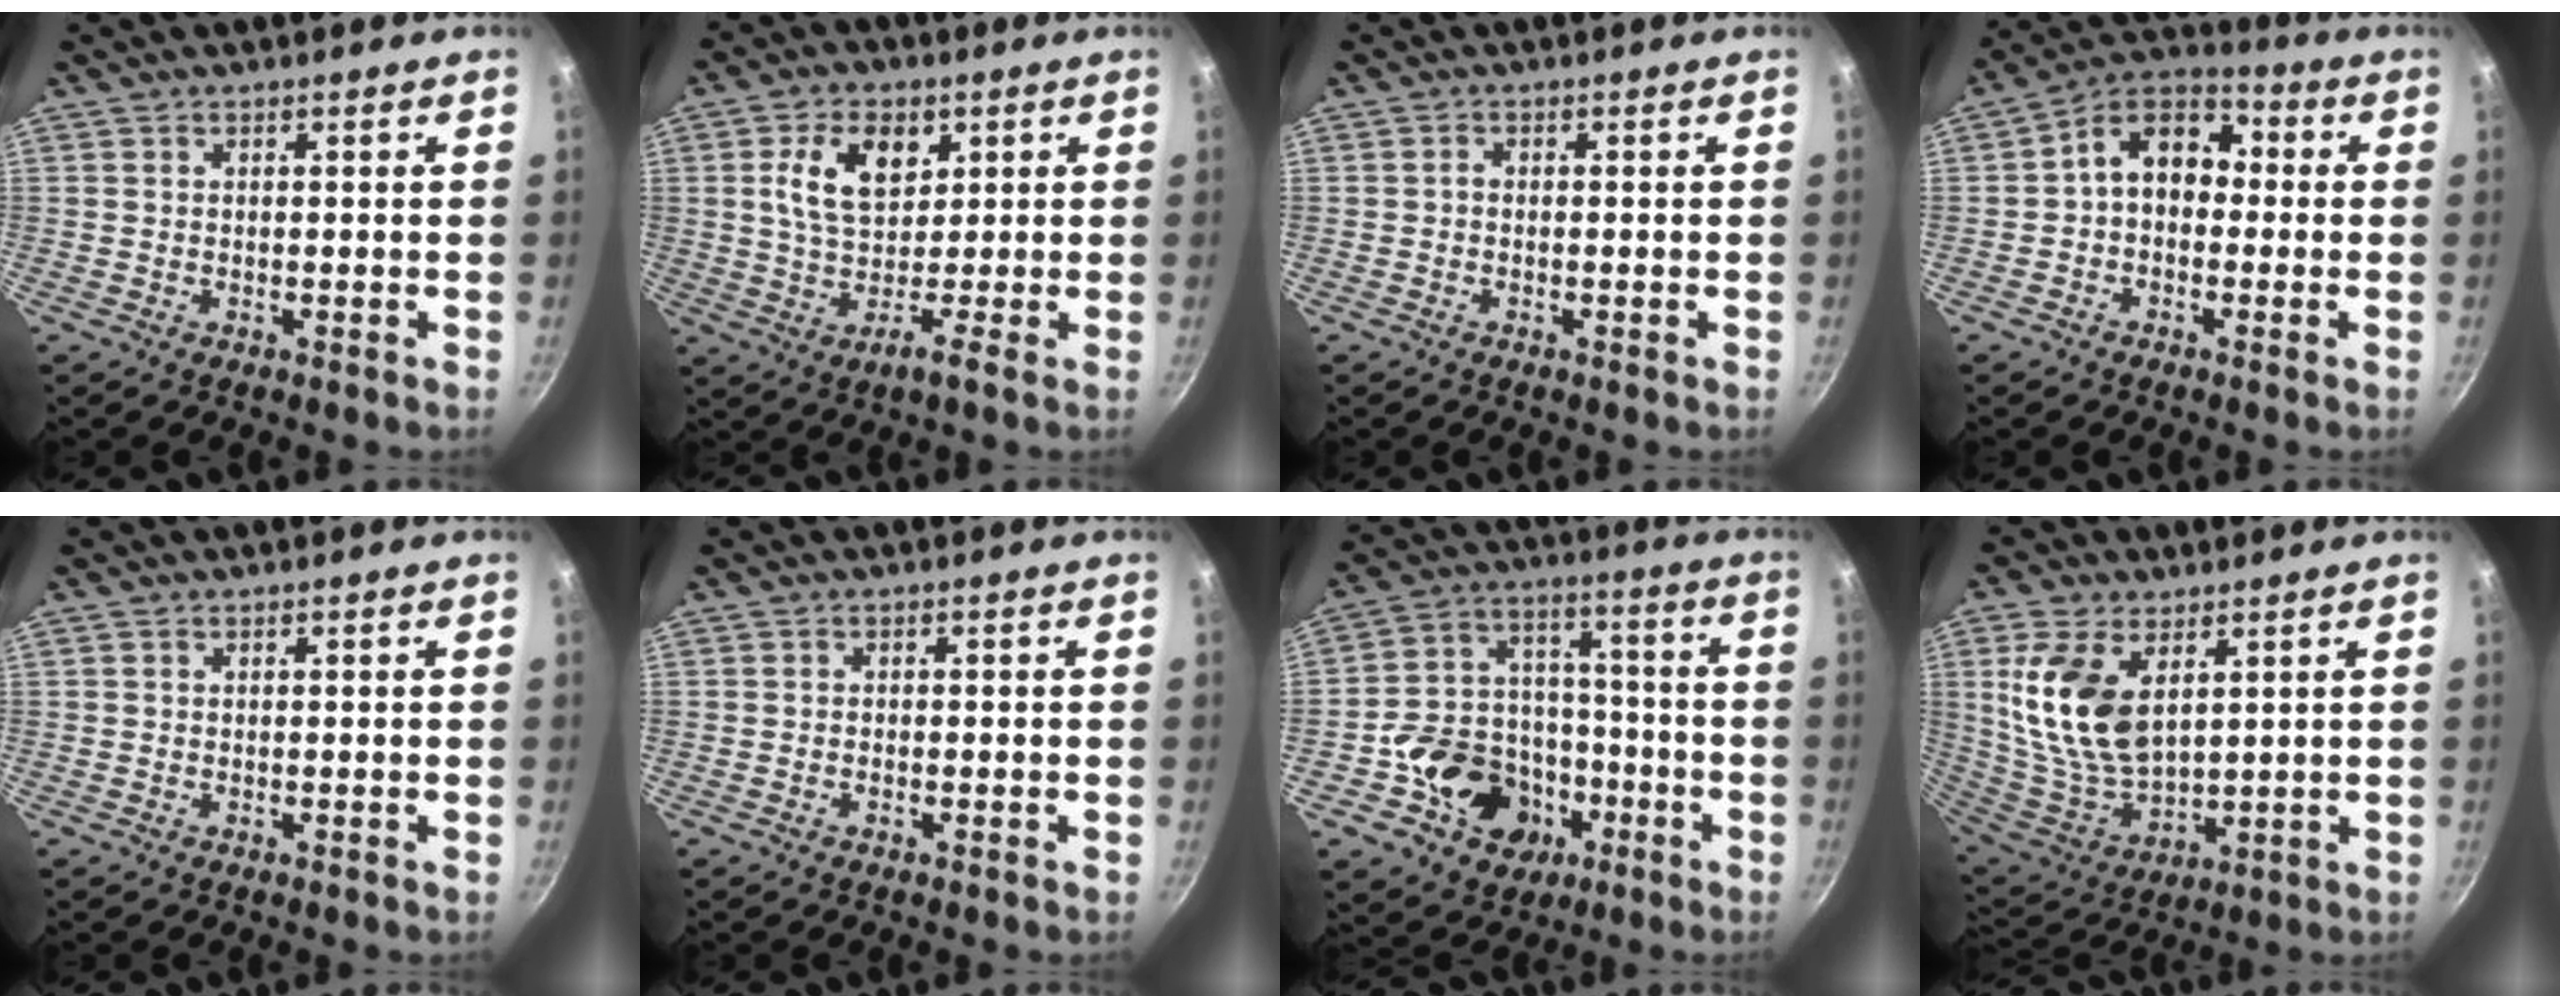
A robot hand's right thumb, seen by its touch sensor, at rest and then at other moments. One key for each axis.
{"total": 9.0, "fx": 2.3, "fy": 5.5, "fz": 6.7, "tx": -0.101, "ty": 0.005, "tz": 0.027}
{"total": 0.7, "fx": -0.2, "fy": 0.5, "fz": 0.5, "tx": -0.008, "ty": 0.005, "tz": -0.006}
{"total": 10.4, "fx": 0.1, "fy": 7.7, "fz": 7.0, "tx": -0.077, "ty": 0.038, "tz": -0.025}
{"total": 0.0}
{"total": 0.7, "fx": -0.4, "fy": 0.2, "fz": 0.5, "tx": -0.012, "ty": 0.004, "tz": -0.010}
{"total": 17.0, "fx": -6.4, "fy": 14.0, "fz": 7.3, "tx": -0.088, "ty": 0.057, "tz": -0.097}
{"total": 15.6, "fx": 4.8, "fy": 8.9, "fz": 11.9, "tx": -0.223, "ty": -0.033, "tz": 0.107}